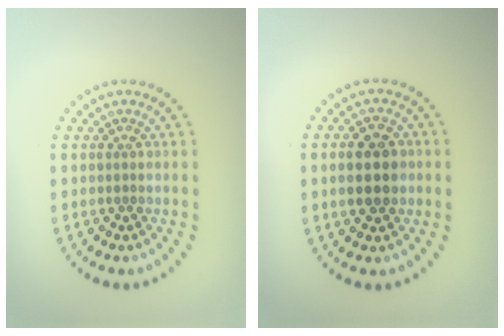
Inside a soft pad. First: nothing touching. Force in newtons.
{"total": 4.4, "press": 4.4, "slide": 0.2}